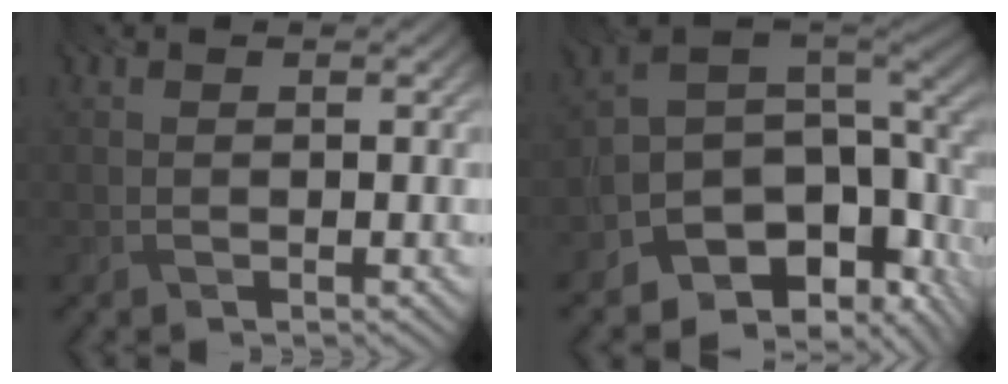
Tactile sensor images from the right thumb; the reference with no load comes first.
{"total": 12.2, "force": [-4.7, 7.9, 8.1], "torque": [-0.155, -0.028, -0.068]}